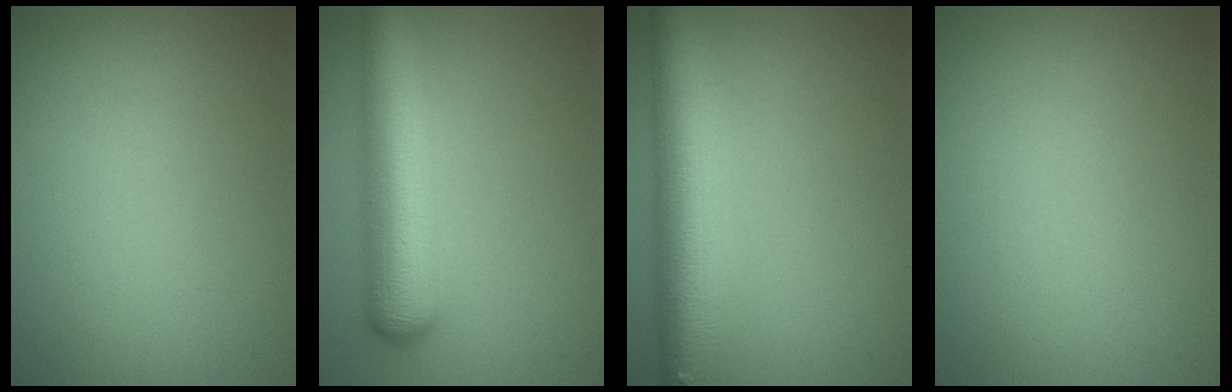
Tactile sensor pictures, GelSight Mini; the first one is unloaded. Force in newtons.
{"total": 8.4, "press": 8.4, "slide": 0.4}
{"total": 8.2, "press": 8.1, "slide": 0.3}
{"total": 0.0}